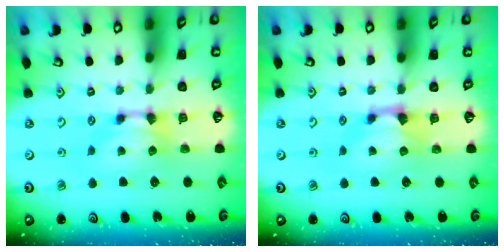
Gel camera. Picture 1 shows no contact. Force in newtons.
{"total": 0.6, "press": 0.1, "slide": 0.6}